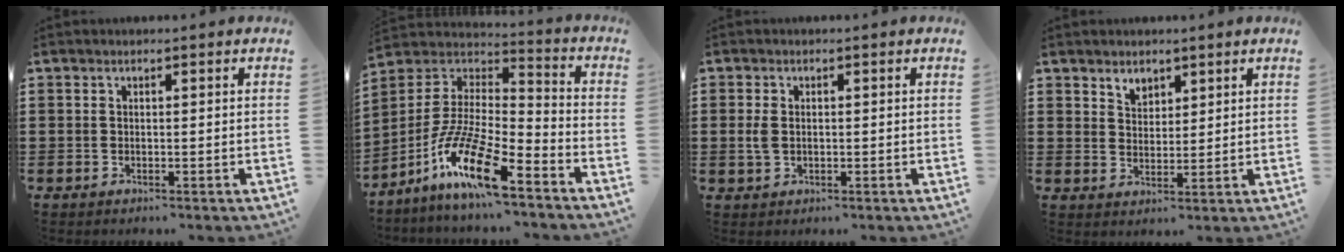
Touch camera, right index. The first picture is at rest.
{"total": 14.4, "force": [-9.5, 3.0, 10.4], "torque": [-0.216, 0.010, -0.179]}
{"total": 2.5, "force": [0.1, 1.5, 2.0], "torque": [-0.057, -0.001, -0.004]}
{"total": 2.8, "force": [2.2, 1.7, 0.4], "torque": [-0.016, 0.006, 0.043]}